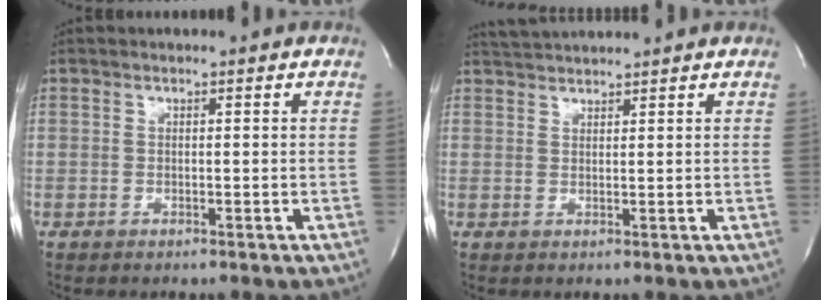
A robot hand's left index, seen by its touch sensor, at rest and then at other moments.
{"total": 4.3, "force": [4.2, -0.2, 0.7], "torque": [-0.020, 0.026, 0.075]}